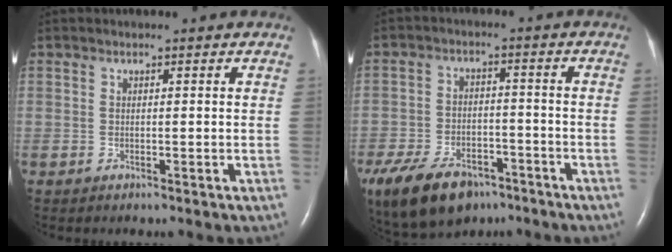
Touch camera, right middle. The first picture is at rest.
{"total": 17.7, "force": [-11.5, 9.9, 9.0], "torque": [-0.247, -0.025, -0.184]}